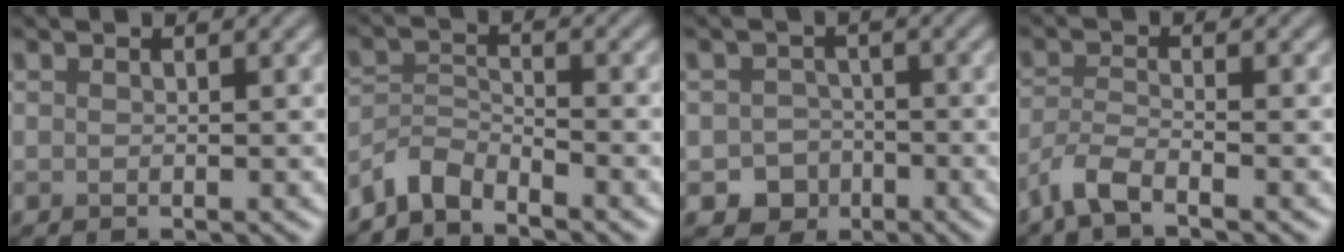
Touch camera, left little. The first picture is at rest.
{"total": 3.2, "force": [-3.0, 0.8, 0.8], "torque": [-0.016, 0.003, -0.074]}
{"total": 3.2, "force": [-1.5, 2.8, 0.8], "torque": [-0.003, -0.001, -0.025]}
{"total": 2.9, "force": [-2.2, 0.5, 1.8], "torque": [-0.041, -0.004, -0.056]}